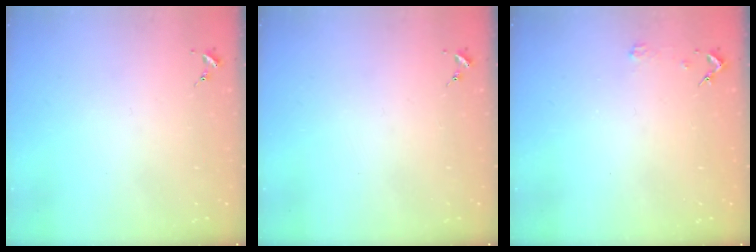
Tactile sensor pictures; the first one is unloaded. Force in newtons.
{"total": 0.0}
{"total": 2.3, "press": 2.3, "slide": 0.2}